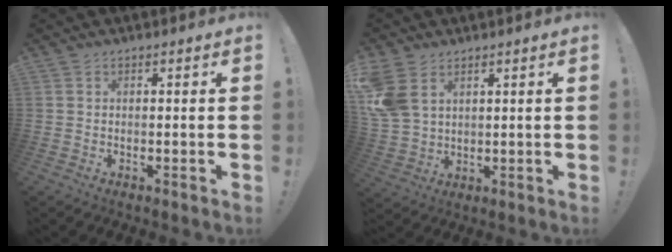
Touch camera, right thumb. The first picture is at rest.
{"total": 9.2, "force": [4.3, 6.3, 5.1], "torque": [-0.110, -0.015, 0.088]}